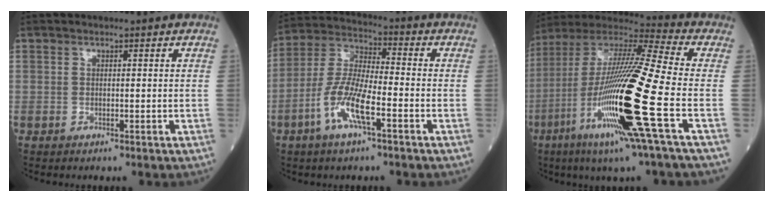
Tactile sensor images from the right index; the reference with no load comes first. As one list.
[{"total": 10.2, "force": [-4.3, 1.8, 9.1], "torque": [-0.196, 0.000, -0.087]}, {"total": 23.9, "force": [-7.3, 0.1, 22.7], "torque": [-0.463, -0.041, -0.146]}]